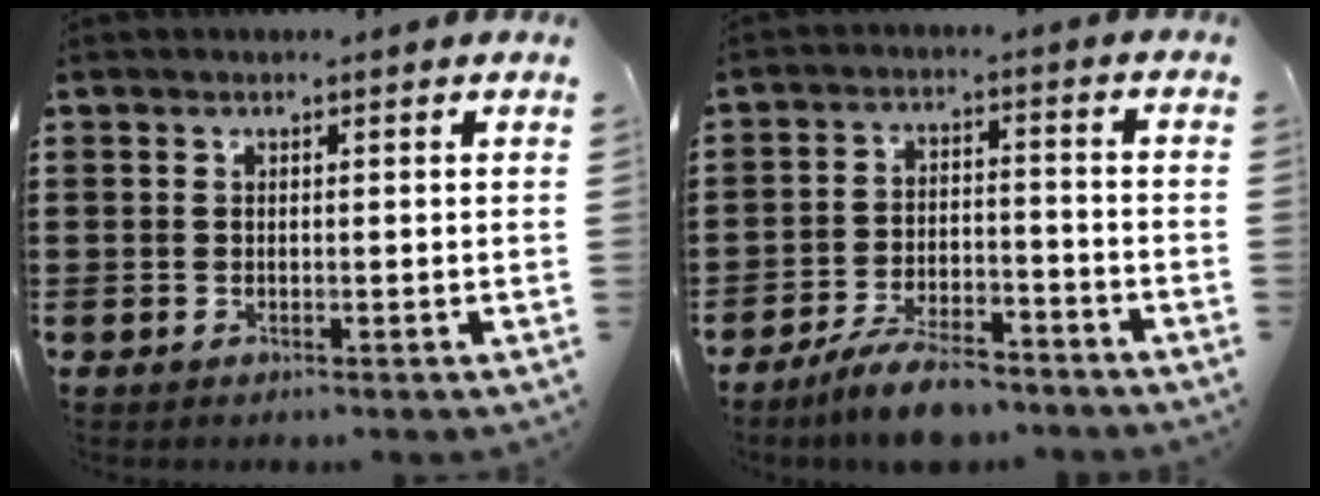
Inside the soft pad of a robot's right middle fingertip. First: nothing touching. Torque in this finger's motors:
{"motor_torque": [1.31, -0.83, 0.58, 0.12]}